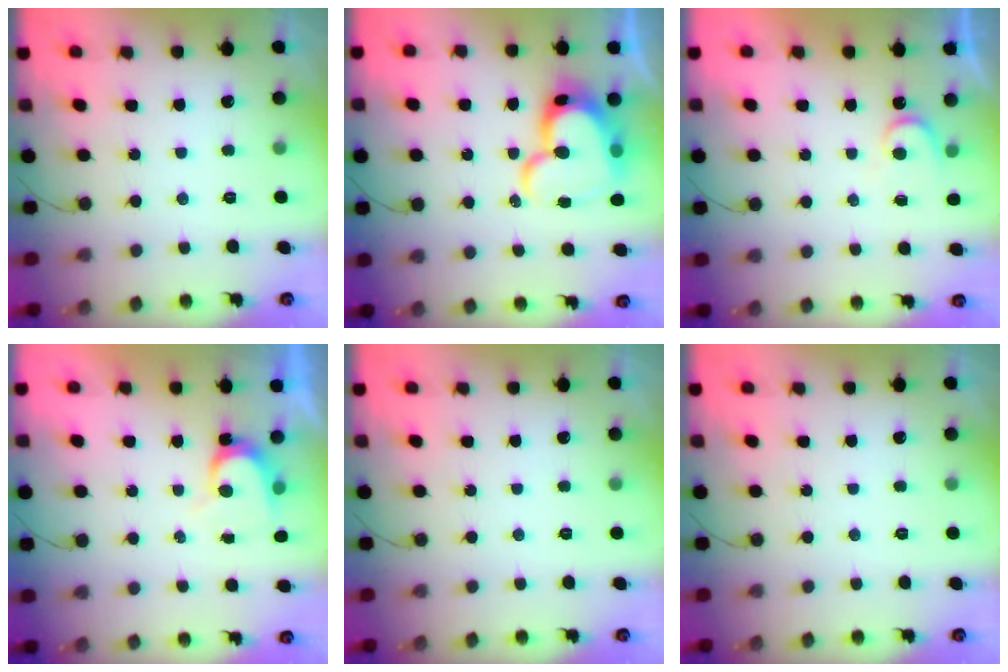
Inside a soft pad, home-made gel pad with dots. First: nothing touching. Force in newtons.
{"total": 19.0, "press": 19.0, "slide": 1.3}
{"total": 3.8, "press": 3.7, "slide": 0.3}
{"total": 5.6, "press": 5.6, "slide": 0.5}
{"total": 0.0}
{"total": 0.0}